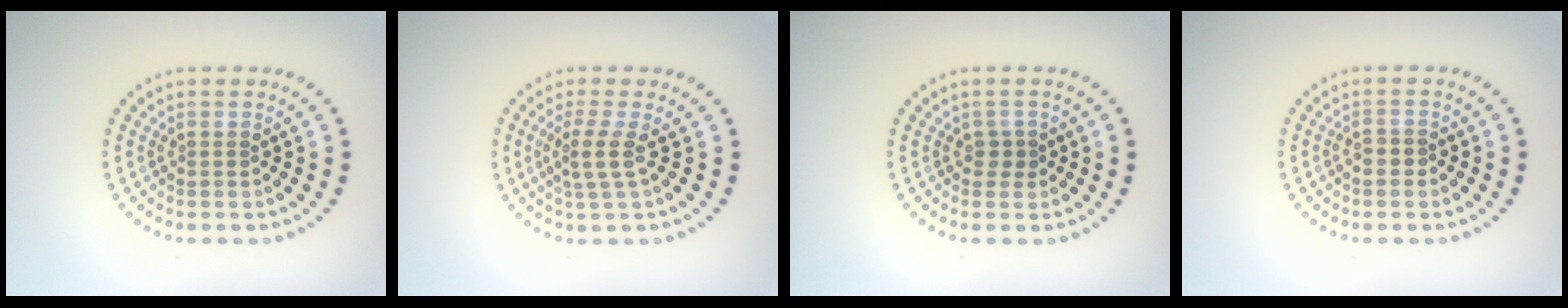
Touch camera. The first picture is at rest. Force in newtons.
{"total": 2.2, "press": 1.6, "slide": 1.5}
{"total": 1.1, "press": 0.9, "slide": 0.7}
{"total": 1.3, "press": 1.2, "slide": 0.5}